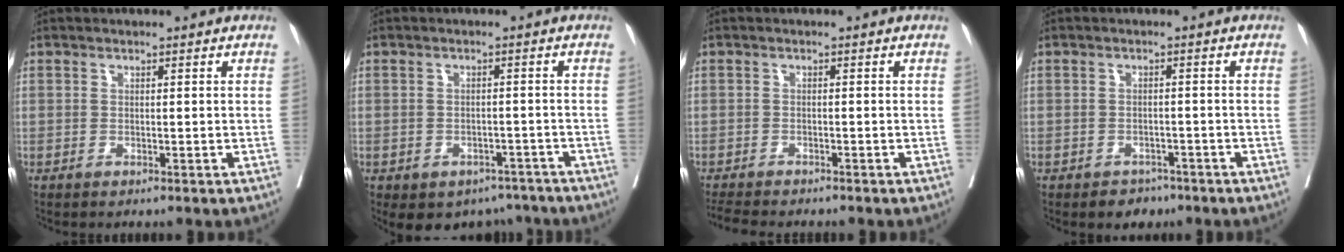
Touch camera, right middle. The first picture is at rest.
{"total": 7.5, "force": [-5.7, 4.7, 1.2], "torque": [0.001, 0.019, -0.066]}
{"total": 5.2, "force": [-4.8, 0.8, 2.0], "torque": [-0.029, -0.012, -0.077]}
{"total": 2.9, "force": [-2.1, 1.9, 0.5], "torque": [-0.007, 0.007, -0.025]}